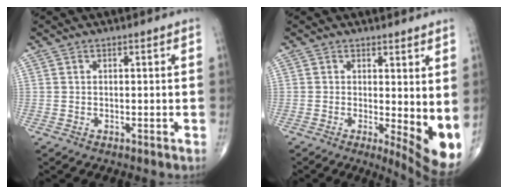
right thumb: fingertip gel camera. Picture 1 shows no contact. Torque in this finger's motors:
{"motor_torque": [-0.40, 0.77, 0.06, -0.05, 0.05]}